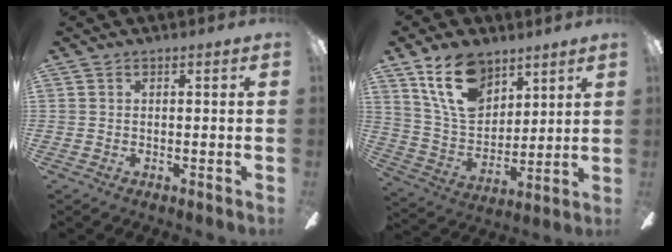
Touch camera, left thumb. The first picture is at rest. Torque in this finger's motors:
{"motor_torque": [1.02, 0.24, 1.43, -1.37, 0.23]}